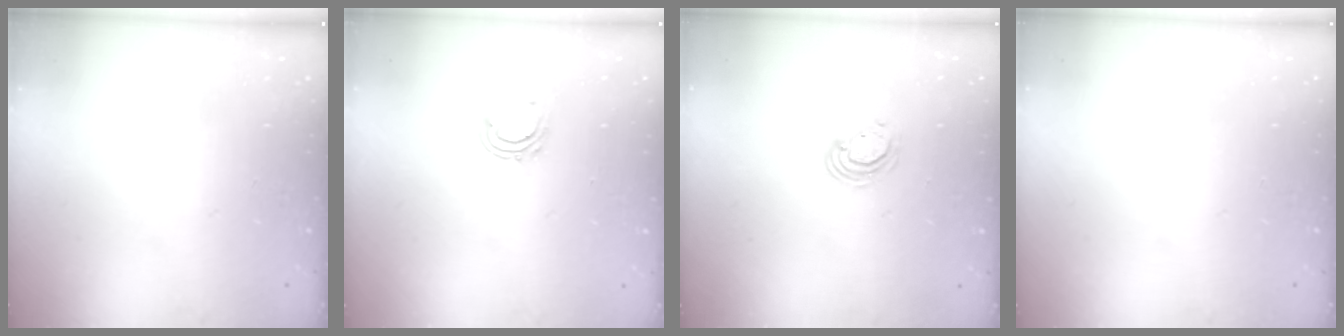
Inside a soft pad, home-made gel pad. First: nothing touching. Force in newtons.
{"total": 6.0, "press": 5.8, "slide": 1.3}
{"total": 4.4, "press": 4.4, "slide": 0.2}
{"total": 0.0}